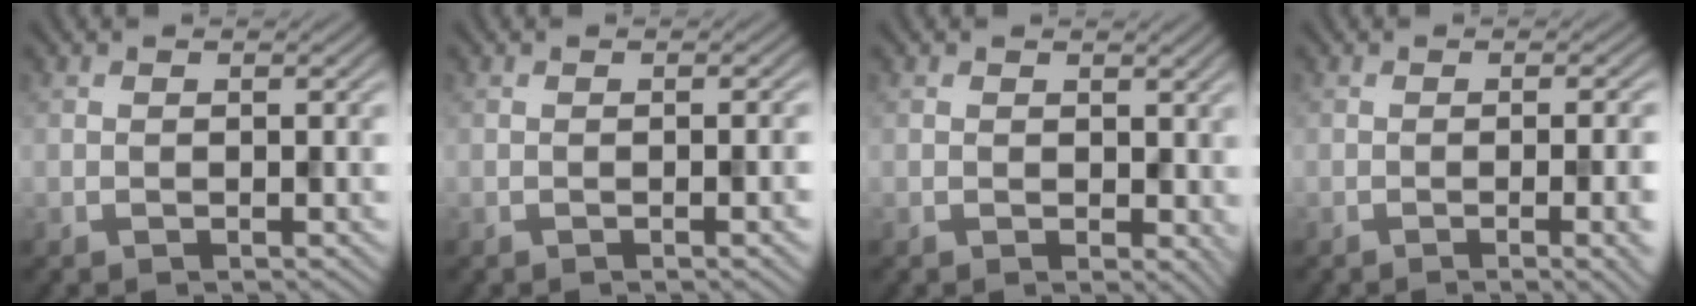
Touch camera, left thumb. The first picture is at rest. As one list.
[{"total": 1.9, "force": [-0.4, 0.4, 1.8], "torque": [-0.022, 0.003, -0.006]}, {"total": 2.0, "force": [0.5, 1.5, 1.3], "torque": [-0.025, -0.004, 0.009]}, {"total": 5.6, "force": [-1.3, 1.7, 5.2], "torque": [-0.057, -0.004, -0.009]}]